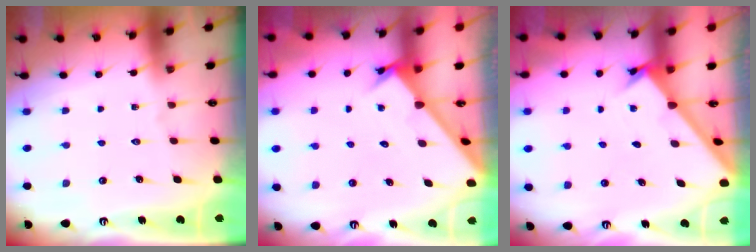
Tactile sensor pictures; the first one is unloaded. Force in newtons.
{"total": 2.3, "press": 2.3, "slide": 0.0}
{"total": 1.7, "press": 1.7, "slide": 0.1}